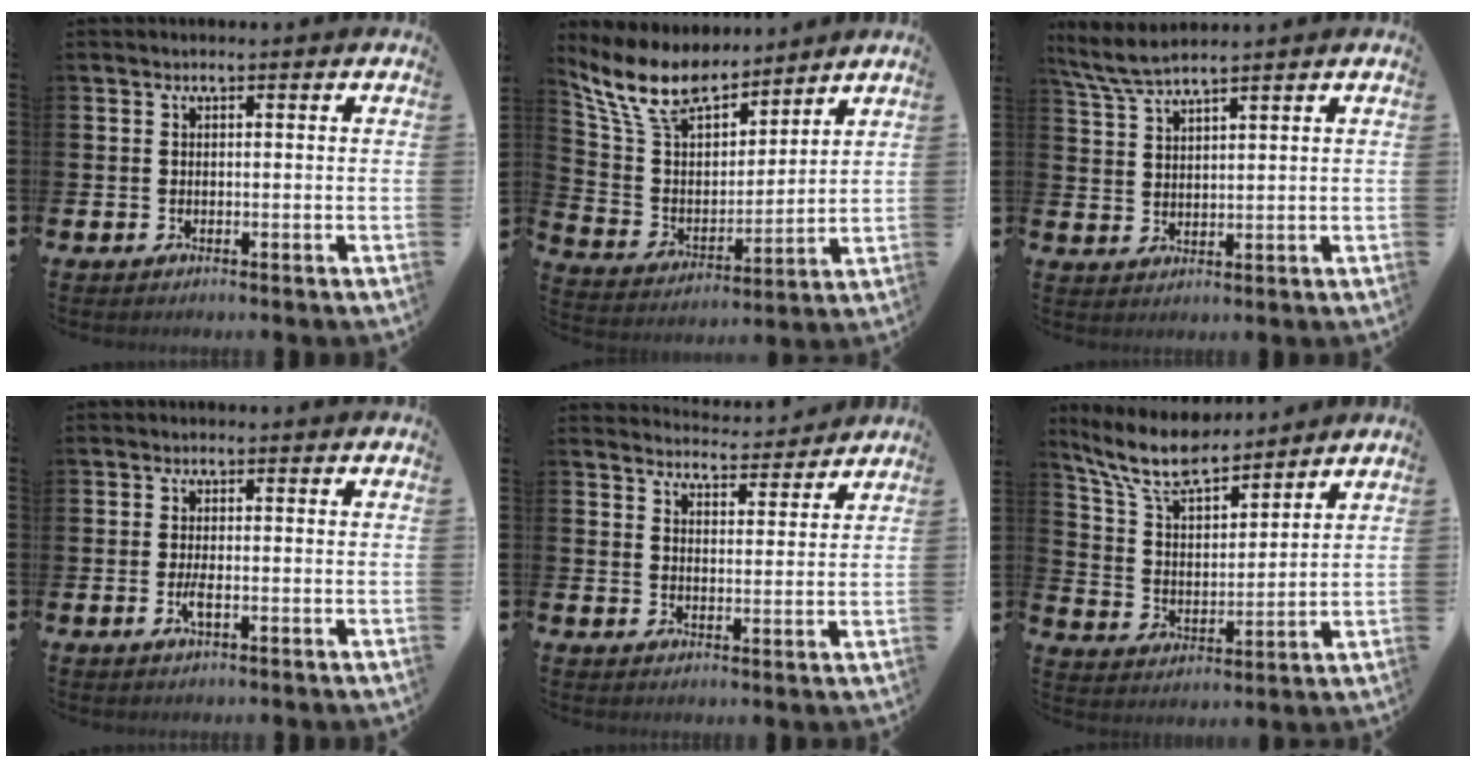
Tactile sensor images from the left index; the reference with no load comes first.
{"total": 11.5, "force": [10.0, 3.9, 4.0], "torque": [-0.133, -0.050, 0.183]}
{"total": 4.8, "force": [4.4, 0.0, 1.8], "torque": [-0.052, -0.013, 0.082]}
{"total": 1.6, "force": [-0.4, 0.3, 1.5], "torque": [-0.034, 0.002, -0.006]}
{"total": 4.3, "force": [4.3, 0.4, 0.1], "torque": [-0.013, -0.034, 0.075]}
{"total": 9.1, "force": [8.1, 2.0, 3.7], "torque": [-0.108, -0.037, 0.146]}